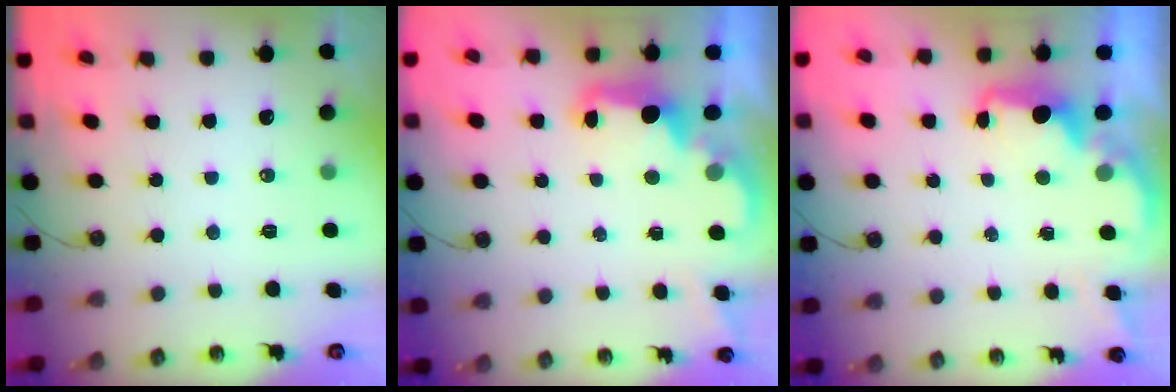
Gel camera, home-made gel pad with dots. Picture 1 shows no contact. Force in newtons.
{"total": 2.8, "press": 2.7, "slide": 0.9}
{"total": 2.0, "press": 1.8, "slide": 0.7}